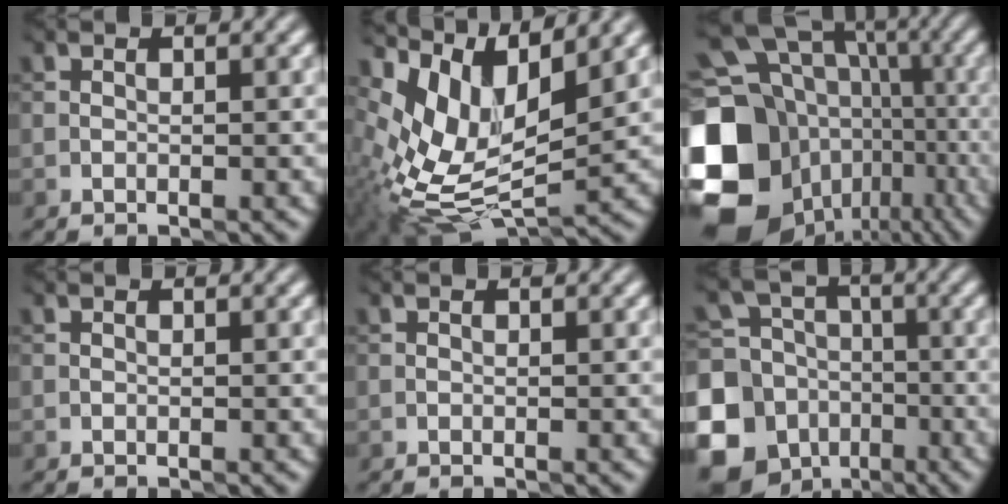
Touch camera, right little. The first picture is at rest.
{"total": 9.9, "force": [3.6, 5.4, 7.4], "torque": [-0.159, -0.013, 0.073]}
{"total": 21.4, "force": [-4.4, 18.0, 10.8], "torque": [-0.230, -0.026, -0.064]}
{"total": 0.0}
{"total": 0.0}
{"total": 12.9, "force": [-5.7, 10.9, 3.8], "torque": [-0.100, -0.040, -0.115]}